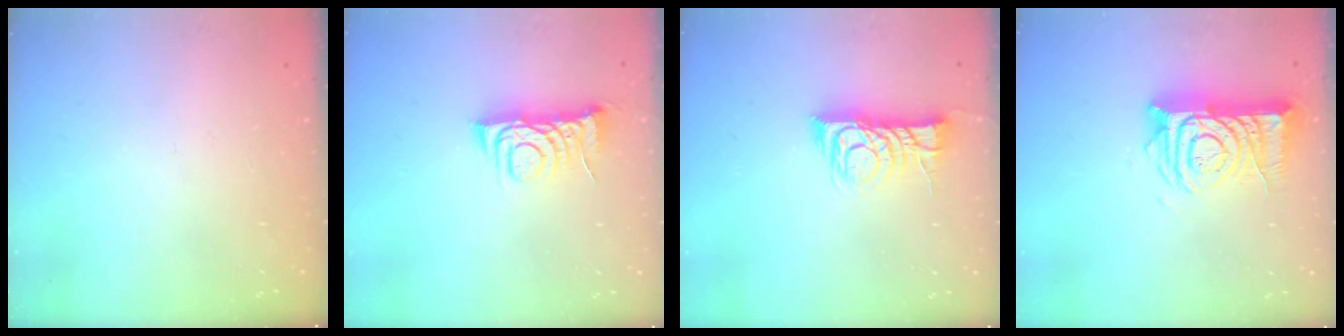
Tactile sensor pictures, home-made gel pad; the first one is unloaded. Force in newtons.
{"total": 7.1, "press": 7.1, "slide": 0.9}
{"total": 10.8, "press": 10.8, "slide": 0.8}
{"total": 14.2, "press": 14.1, "slide": 1.2}